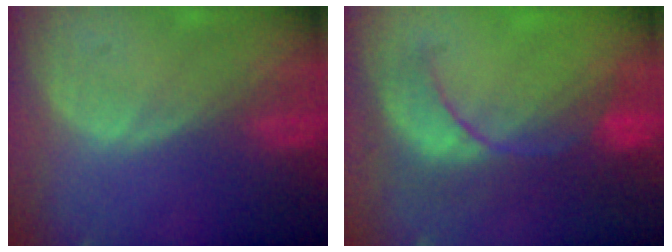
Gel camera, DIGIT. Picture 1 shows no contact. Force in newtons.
{"total": 8.4, "press": 8.2, "slide": 1.8}